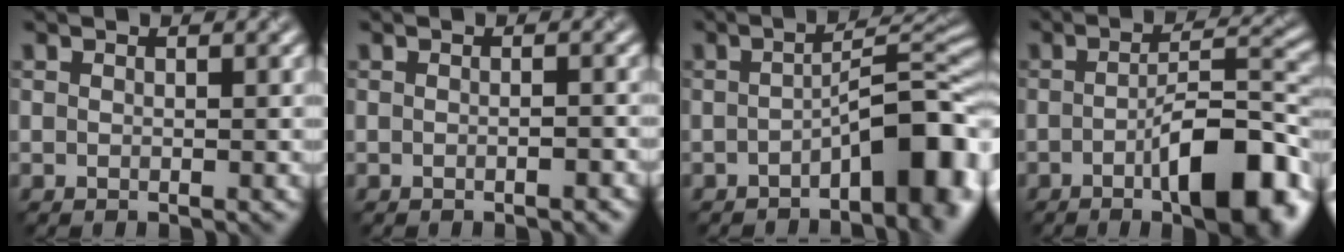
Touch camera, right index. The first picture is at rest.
{"total": 1.1, "force": [-0.5, 0.2, 0.9], "torque": [-0.012, 0.001, -0.007]}
{"total": 7.7, "force": [-3.0, 2.1, 6.7], "torque": [-0.086, 0.018, -0.053]}
{"total": 10.0, "force": [-3.7, 2.9, 8.8], "torque": [-0.125, 0.008, -0.060]}